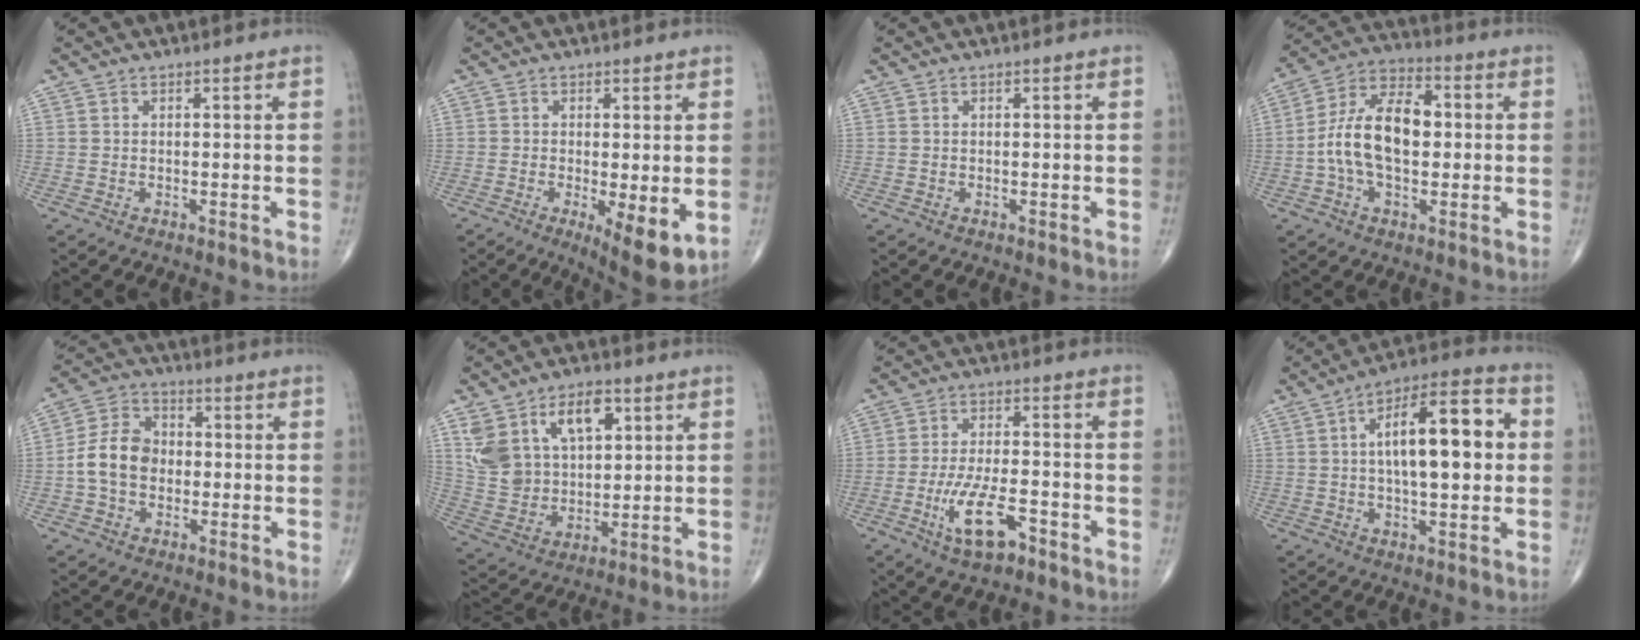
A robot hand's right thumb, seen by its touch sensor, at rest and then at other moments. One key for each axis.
{"total": 8.6, "fx": -2.1, "fy": 2.7, "fz": 8.0, "tx": -0.117, "ty": -0.024, "tz": -0.030}
{"total": 0.0}
{"total": 14.3, "fx": -0.3, "fy": 8.1, "fz": 11.7, "tx": -0.208, "ty": 0.034, "tz": -0.015}
{"total": 9.4, "fx": -1.0, "fy": 7.2, "fz": 6.0, "tx": -0.101, "ty": 0.029, "tz": -0.030}
{"total": 15.2, "fx": 6.3, "fy": 9.7, "fz": 9.9, "tx": -0.155, "ty": -0.017, "tz": 0.133}
{"total": 9.3, "fx": -4.5, "fy": 3.2, "fz": 7.5, "tx": -0.142, "ty": 0.018, "tz": -0.078}
{"total": 17.3, "fx": 2.4, "fy": 6.7, "fz": 15.8, "tx": -0.227, "ty": 0.021, "tz": 0.030}